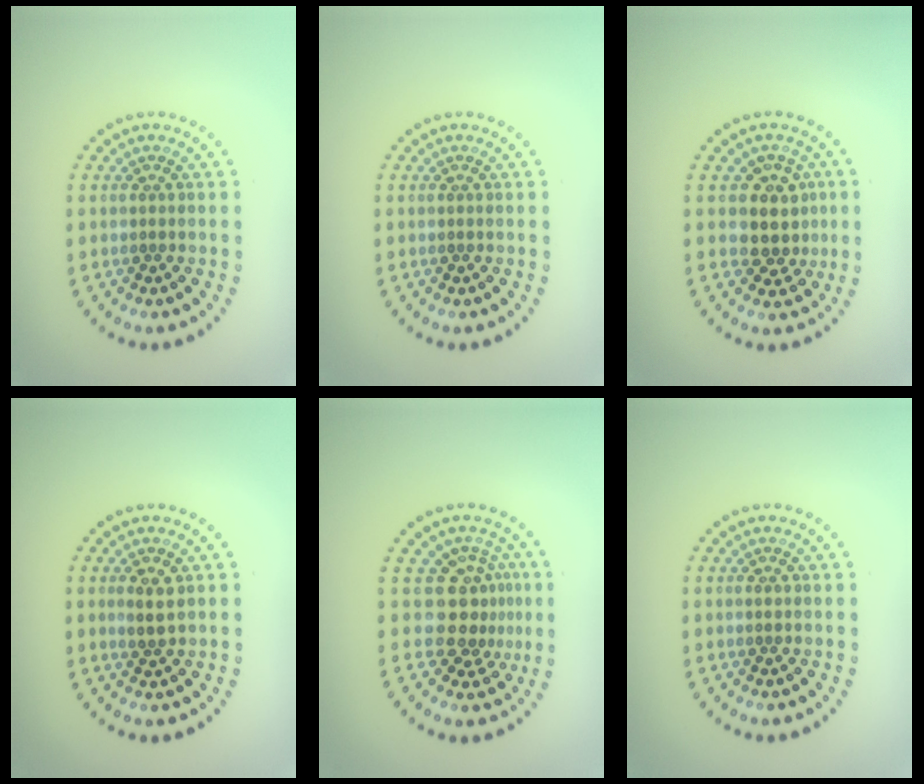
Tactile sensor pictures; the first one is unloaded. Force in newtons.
{"total": 0.0}
{"total": 3.4, "press": 3.0, "slide": 1.5}
{"total": 1.9, "press": 1.8, "slide": 0.6}
{"total": 3.5, "press": 2.6, "slide": 2.4}
{"total": 0.5, "press": 0.5, "slide": 0.1}